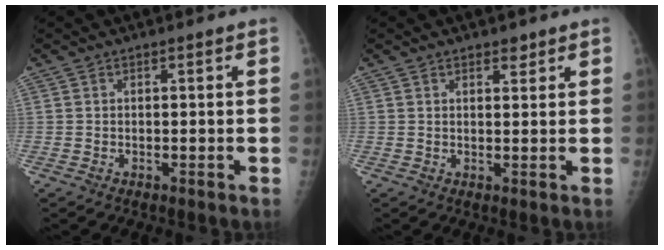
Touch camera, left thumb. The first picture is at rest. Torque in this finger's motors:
{"motor_torque": [0.23, 0.30, 0.05, 0.02, -0.01]}